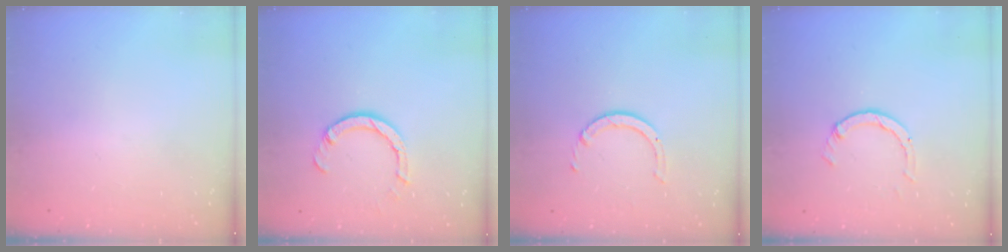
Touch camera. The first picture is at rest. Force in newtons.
{"total": 4.2, "press": 4.2, "slide": 0.1}
{"total": 2.5, "press": 2.4, "slide": 0.3}
{"total": 2.6, "press": 2.5, "slide": 0.3}